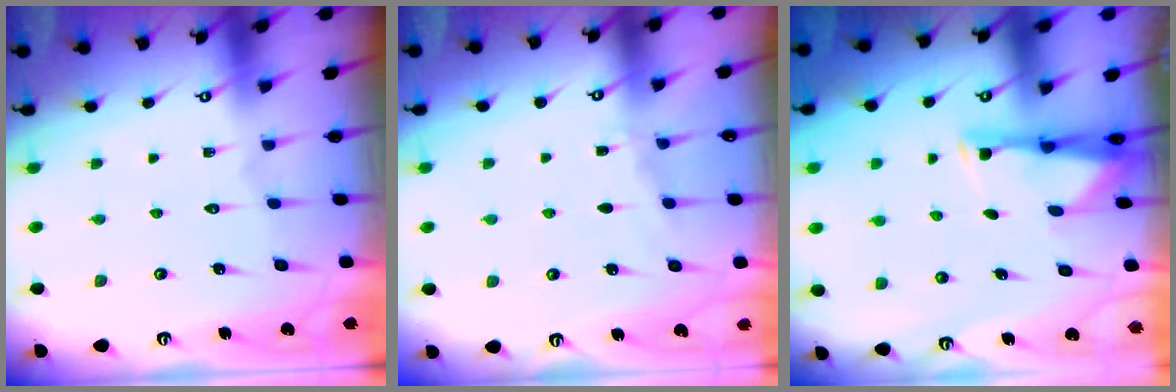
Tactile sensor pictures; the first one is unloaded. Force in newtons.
{"total": 2.9, "press": 2.9, "slide": 0.3}
{"total": 3.0, "press": 2.9, "slide": 0.4}